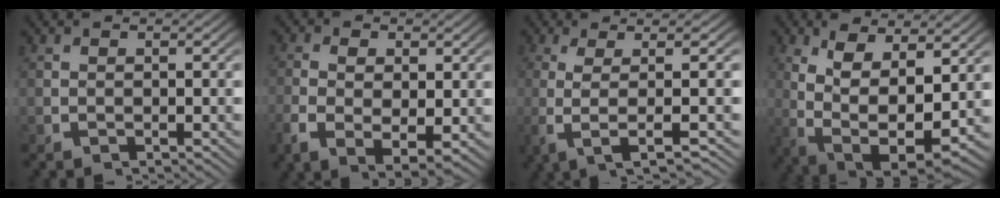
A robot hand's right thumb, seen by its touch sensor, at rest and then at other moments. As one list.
[{"total": 5.3, "force": [-1.0, 3.2, 4.2], "torque": [-0.092, -0.029, -0.003]}, {"total": 7.1, "force": [0.0, 1.7, 6.9], "torque": [-0.138, -0.003, 0.008]}, {"total": 10.5, "force": [-0.9, 6.5, 8.1], "torque": [-0.193, -0.061, 0.016]}]